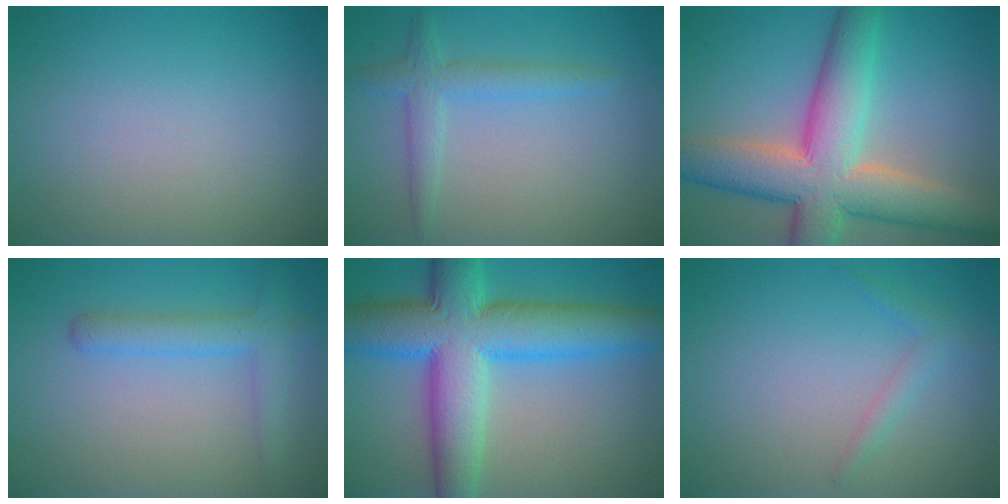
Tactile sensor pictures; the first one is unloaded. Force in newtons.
{"total": 2.6, "press": 2.6, "slide": 0.1}
{"total": 10.9, "press": 10.9, "slide": 0.9}
{"total": 3.0, "press": 3.0, "slide": 0.2}
{"total": 11.5, "press": 11.5, "slide": 0.4}
{"total": 0.7, "press": 0.7, "slide": 0.0}